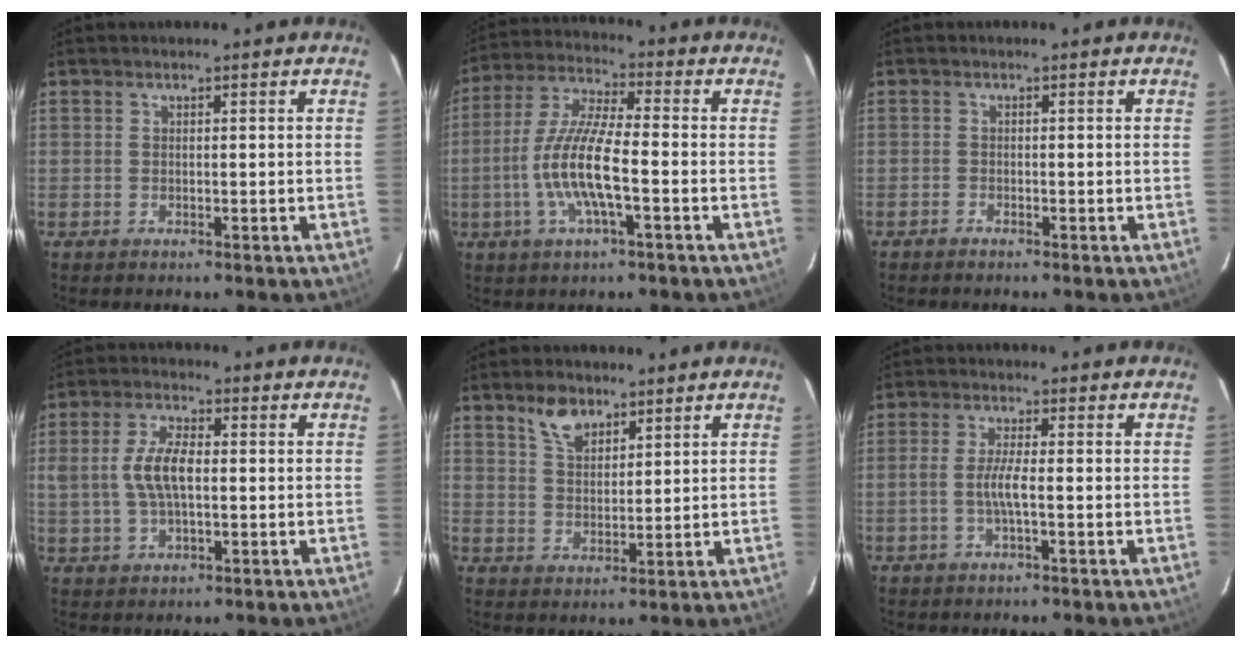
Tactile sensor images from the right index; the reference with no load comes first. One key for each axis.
{"total": 12.2, "fx": -3.2, "fy": 2.3, "fz": 11.5, "tx": -0.241, "ty": -0.001, "tz": -0.063}
{"total": 0.8, "fx": -0.8, "fy": 0.3, "fz": 0.0, "tx": -0.006, "ty": 0.003, "tz": -0.016}
{"total": 7.7, "fx": 0.1, "fy": 3.7, "fz": 6.8, "tx": -0.134, "ty": 0.008, "tz": 0.005}
{"total": 5.8, "fx": 4.0, "fy": 3.0, "fz": 2.9, "tx": -0.047, "ty": 0.006, "tz": 0.075}
{"total": 3.9, "fx": -1.0, "fy": 0.2, "fz": 3.8, "tx": -0.077, "ty": 0.000, "tz": -0.020}